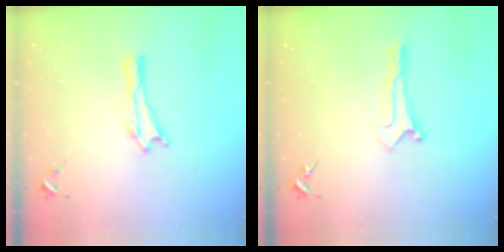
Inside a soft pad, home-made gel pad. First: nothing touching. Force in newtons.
{"total": 0.0}